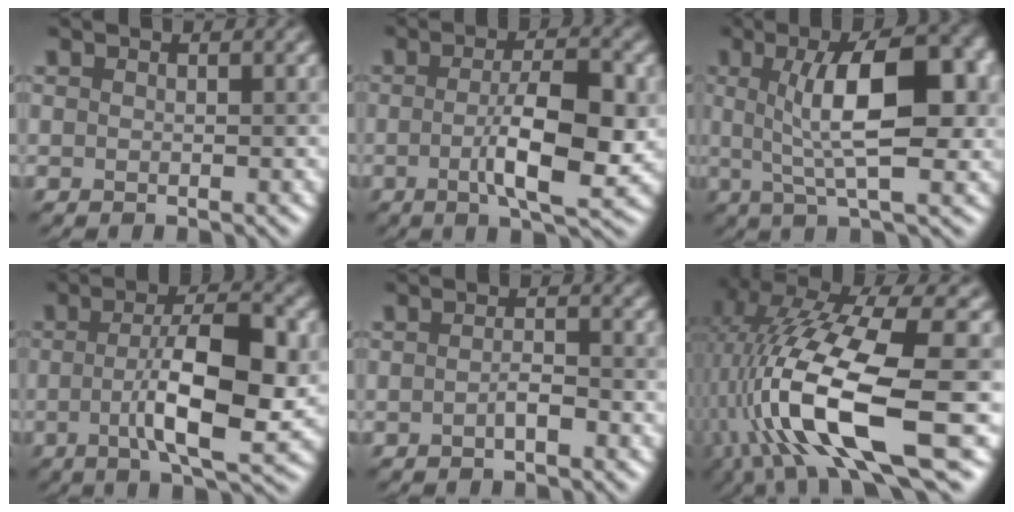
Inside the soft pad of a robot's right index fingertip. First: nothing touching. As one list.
[{"total": 7.0, "force": [-0.8, 1.8, 6.7], "torque": [-0.113, -0.004, -0.014]}, {"total": 9.3, "force": [1.4, 2.7, 8.8], "torque": [-0.129, 0.008, 0.020]}, {"total": 9.0, "force": [-0.9, 2.5, 8.6], "torque": [-0.137, 0.001, -0.016]}, {"total": 1.1, "force": [-0.6, 0.3, 1.0], "torque": [-0.020, 0.004, -0.011]}, {"total": 13.3, "force": [-2.8, 3.8, 12.4], "torque": [-0.241, 0.003, -0.042]}]